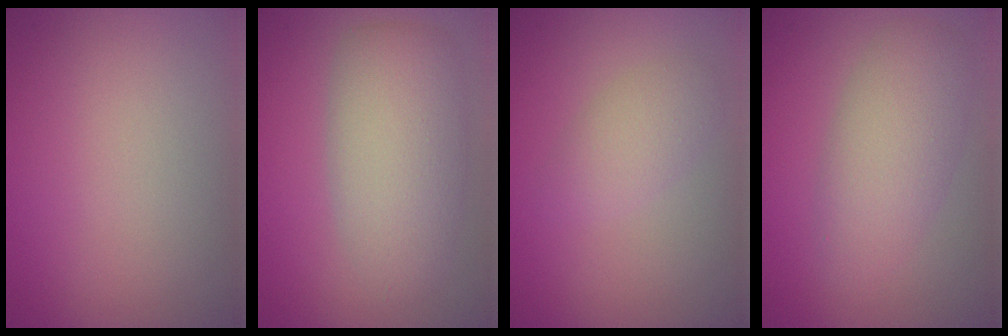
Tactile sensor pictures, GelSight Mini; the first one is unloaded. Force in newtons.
{"total": 6.2, "press": 6.2, "slide": 0.6}
{"total": 2.1, "press": 2.1, "slide": 0.1}
{"total": 4.5, "press": 4.5, "slide": 0.2}